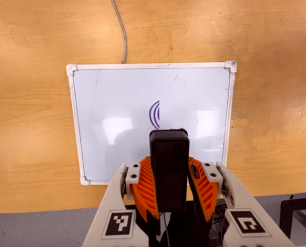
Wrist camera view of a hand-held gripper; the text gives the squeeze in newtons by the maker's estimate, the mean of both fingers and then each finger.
{"total": 6.1, "left": 5.6, "right": 6.7}